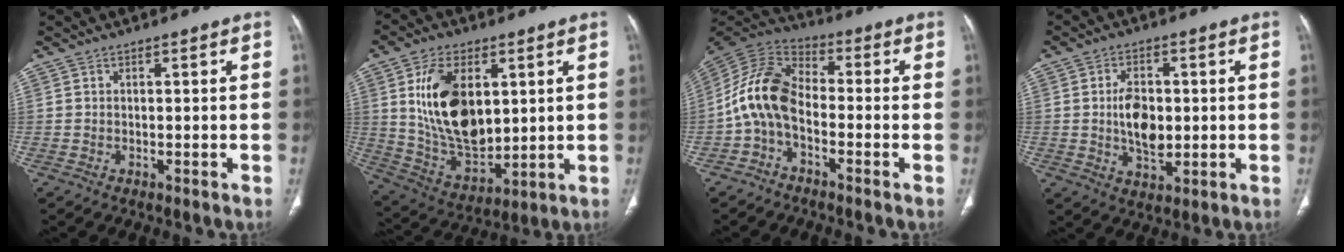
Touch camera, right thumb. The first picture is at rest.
{"total": 18.2, "force": [4.4, 10.7, 14.1], "torque": [-0.227, -0.023, 0.097]}
{"total": 11.8, "force": [-2.7, 7.4, 8.8], "torque": [-0.167, 0.051, -0.067]}
{"total": 8.0, "force": [0.2, 4.9, 6.3], "torque": [-0.095, -0.004, 0.005]}